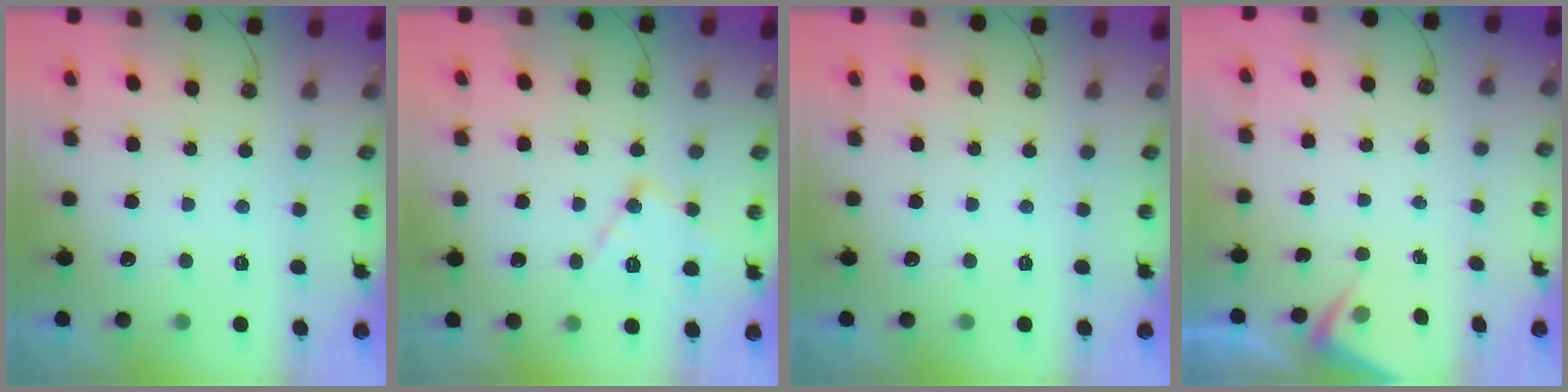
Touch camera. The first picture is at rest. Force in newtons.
{"total": 11.5, "press": 11.5, "slide": 0.6}
{"total": 0.0}
{"total": 3.0, "press": 3.0, "slide": 0.4}